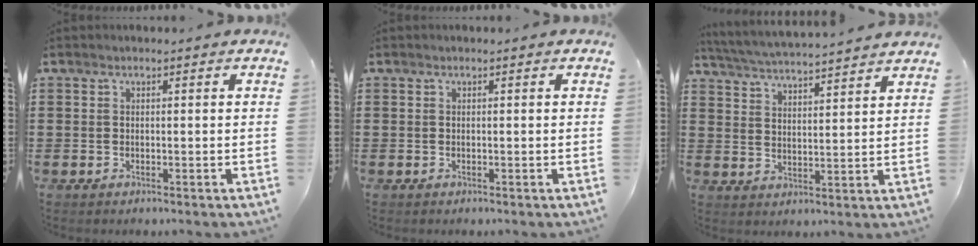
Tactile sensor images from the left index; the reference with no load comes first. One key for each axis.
{"total": 0.0}
{"total": 4.5, "fx": 4.4, "fy": -0.8, "fz": 0.7, "tx": -0.034, "ty": -0.031, "tz": 0.074}